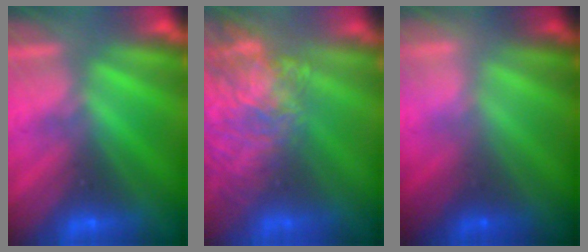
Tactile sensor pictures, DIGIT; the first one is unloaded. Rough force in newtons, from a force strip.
{"total": 10.6}
{"total": 2.4}